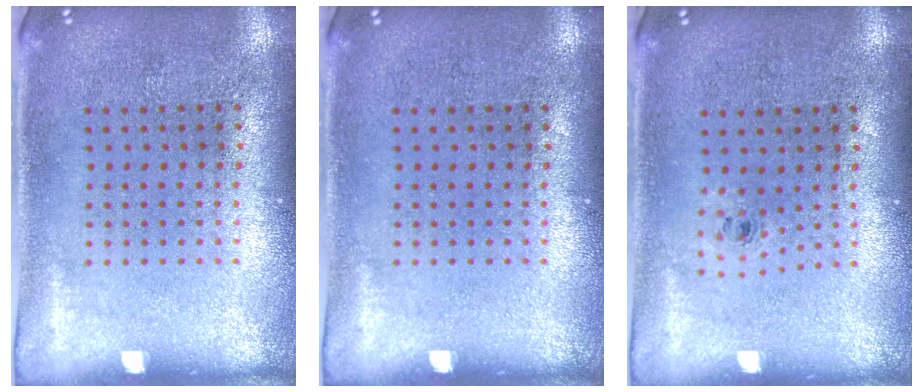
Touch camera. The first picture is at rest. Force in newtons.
{"total": 0.0}
{"total": 0.6, "press": 0.3, "slide": 0.5}